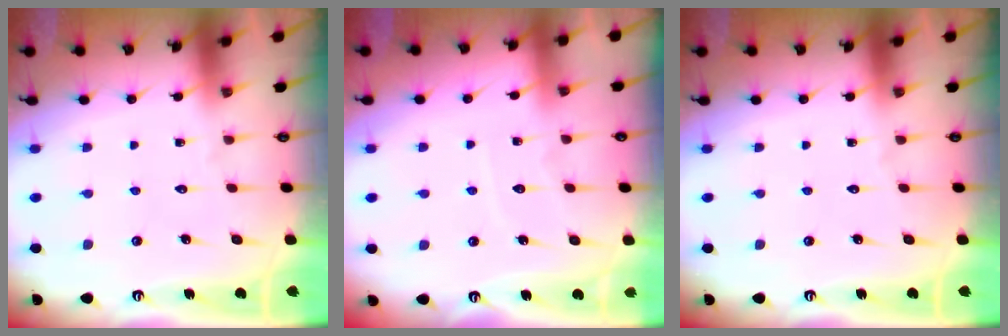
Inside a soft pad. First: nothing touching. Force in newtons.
{"total": 4.8, "press": 4.8, "slide": 0.1}
{"total": 0.0}